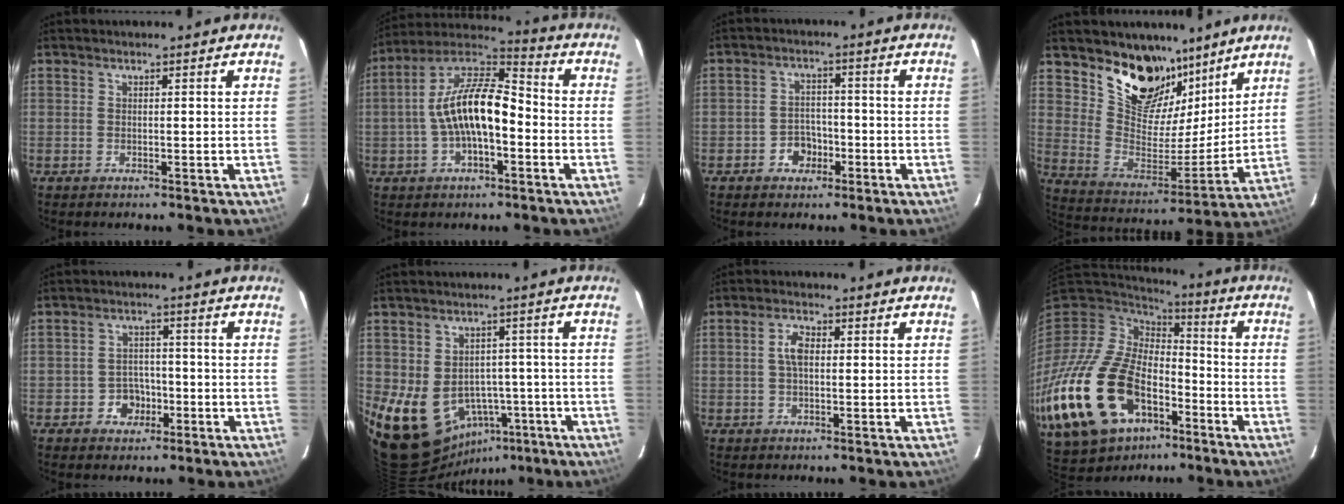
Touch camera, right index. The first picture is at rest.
{"total": 14.6, "force": [-2.3, 6.1, 13.1], "torque": [-0.250, 0.017, -0.048]}
{"total": 4.7, "force": [-2.4, 3.7, 1.5], "torque": [-0.036, 0.014, -0.030]}
{"total": 16.9, "force": [12.0, 9.6, 7.1], "torque": [-0.146, -0.010, 0.225]}
{"total": 4.9, "force": [-2.2, 4.1, 1.4], "torque": [-0.034, 0.015, -0.024]}
{"total": 15.0, "force": [-4.6, 12.7, 6.6], "torque": [-0.156, 0.020, -0.026]}
{"total": 3.4, "force": [0.2, 1.8, 2.9], "torque": [-0.058, 0.009, 0.006]}
{"total": 34.5, "force": [-15.9, 21.8, 21.5], "torque": [-0.519, -0.028, -0.261]}